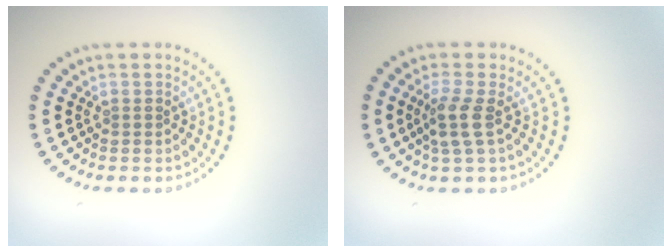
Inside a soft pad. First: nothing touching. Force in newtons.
{"total": 2.3, "press": 1.8, "slide": 1.5}